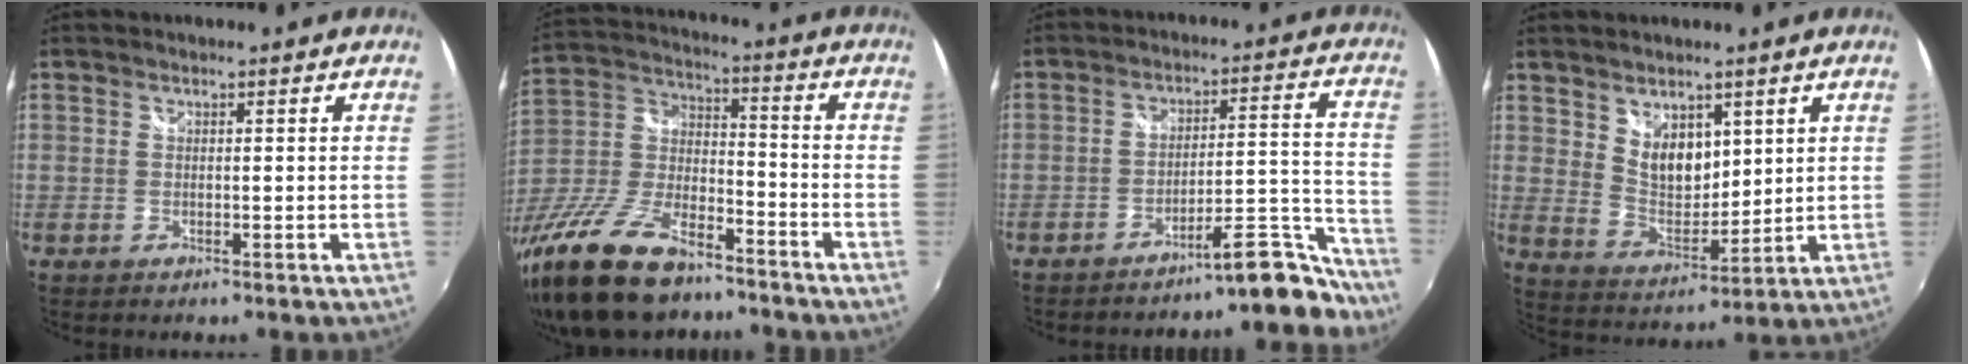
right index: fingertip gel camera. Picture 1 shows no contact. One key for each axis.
{"total": 22.8, "fx": -15.9, "fy": 9.4, "fz": 13.5, "tx": -0.290, "ty": -0.020, "tz": -0.281}
{"total": 12.1, "fx": -11.5, "fy": 1.5, "fz": 3.5, "tx": -0.021, "ty": 0.049, "tz": -0.158}
{"total": 8.0, "fx": 4.3, "fy": 4.9, "fz": 4.6, "tx": -0.068, "ty": -0.003, "tz": 0.087}